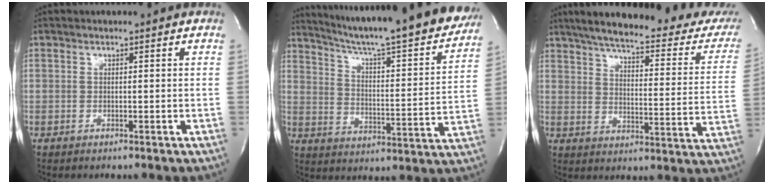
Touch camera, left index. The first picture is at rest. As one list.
[{"total": 27.3, "force": [24.2, 2.2, 12.5], "torque": [-0.195, -0.065, 0.315]}, {"total": 28.7, "force": [24.5, 5.1, 14.1], "torque": [-0.212, -0.051, 0.292]}]